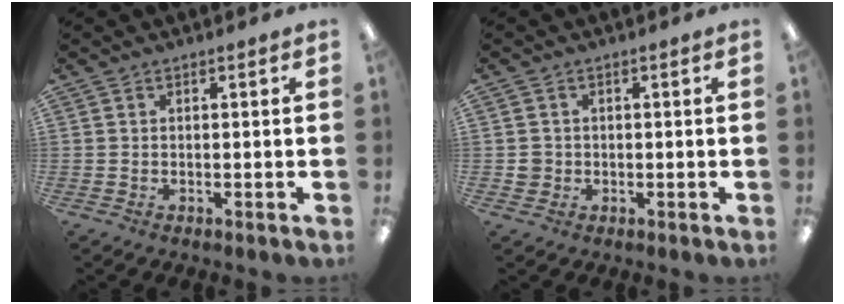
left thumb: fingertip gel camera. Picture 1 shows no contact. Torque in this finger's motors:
{"motor_torque": [-0.12, 0.21, 0.14, -0.04, -0.01]}